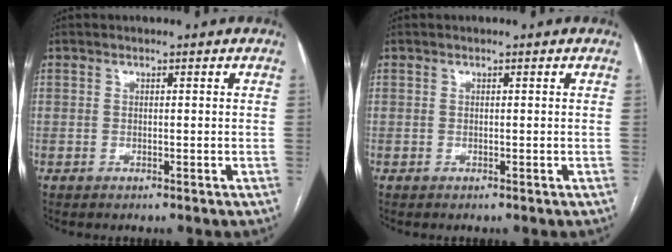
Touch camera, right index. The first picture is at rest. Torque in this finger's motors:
{"motor_torque": [0.02, 0.02, 0.00, 0.00]}